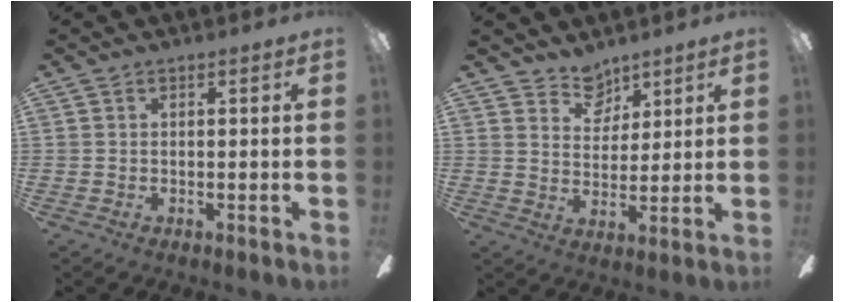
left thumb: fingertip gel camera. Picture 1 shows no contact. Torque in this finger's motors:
{"motor_torque": [0.44, 0.01, -0.06, -0.26, -0.05]}